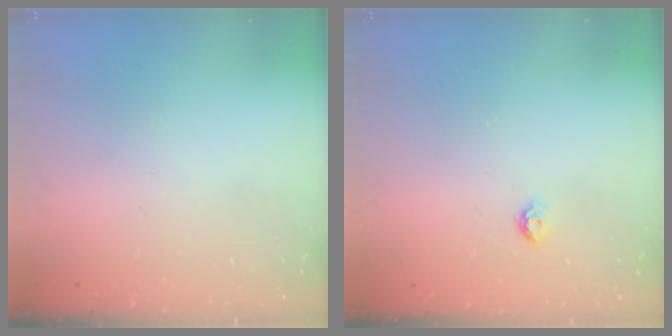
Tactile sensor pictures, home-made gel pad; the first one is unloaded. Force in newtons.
{"total": 3.9, "press": 3.9, "slide": 0.5}